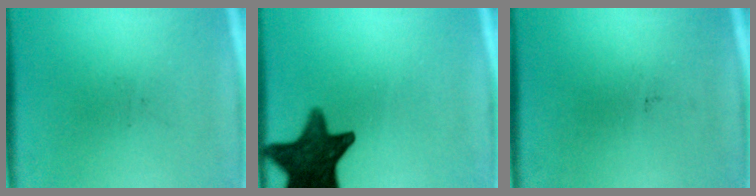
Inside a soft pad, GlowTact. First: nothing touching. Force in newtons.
{"total": 14.8}
{"total": 0.0}